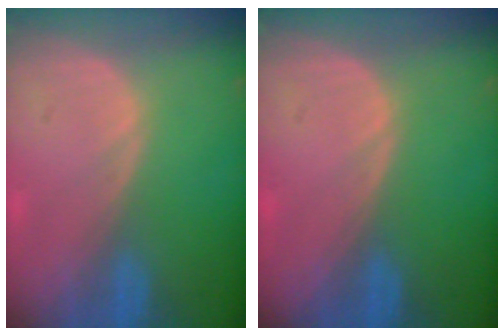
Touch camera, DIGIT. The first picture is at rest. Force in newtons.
{"total": 0.0}